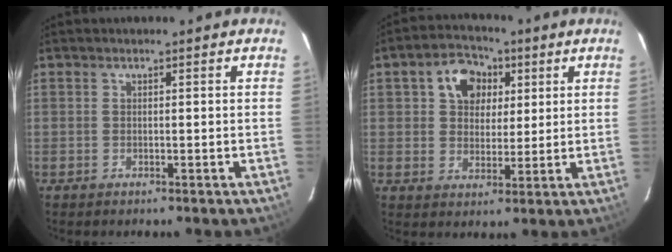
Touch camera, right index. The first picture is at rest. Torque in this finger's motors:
{"motor_torque": [0.21, 0.10, 0.25, 0.07]}